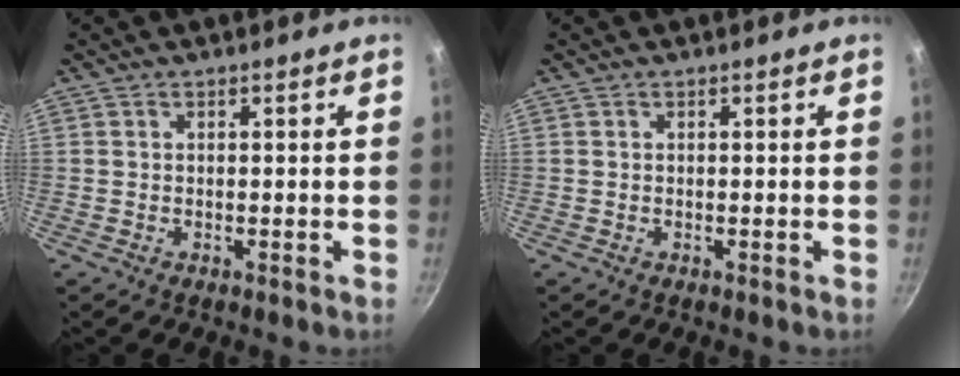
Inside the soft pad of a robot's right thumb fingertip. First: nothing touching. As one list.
[{"total": 0.0}]